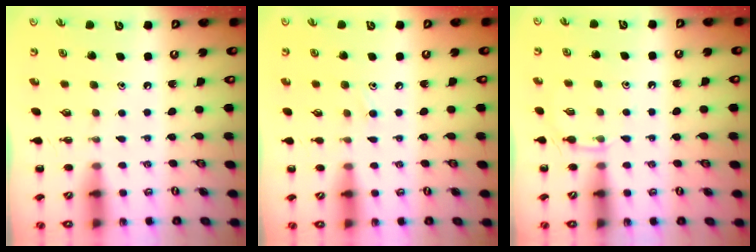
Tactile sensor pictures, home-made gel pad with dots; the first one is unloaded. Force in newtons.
{"total": 7.6, "press": 7.2, "slide": 2.6}
{"total": 3.7, "press": 3.4, "slide": 1.4}